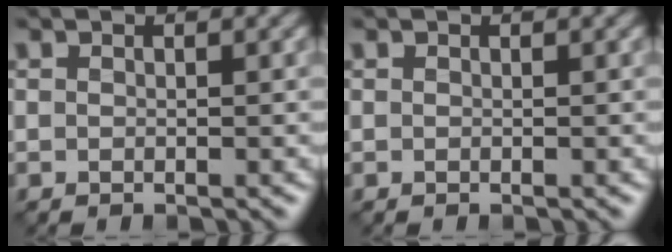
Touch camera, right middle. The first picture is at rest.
{"total": 0.0}